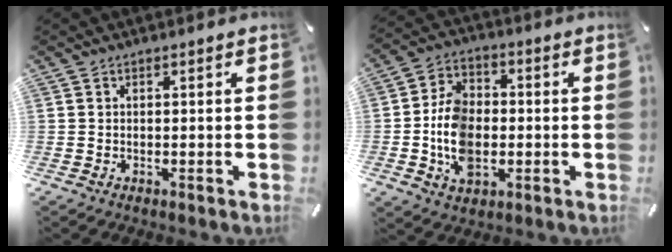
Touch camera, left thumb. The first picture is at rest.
{"total": 11.4, "force": [-2.2, 8.2, 7.5], "torque": [-0.159, 0.012, -0.038]}